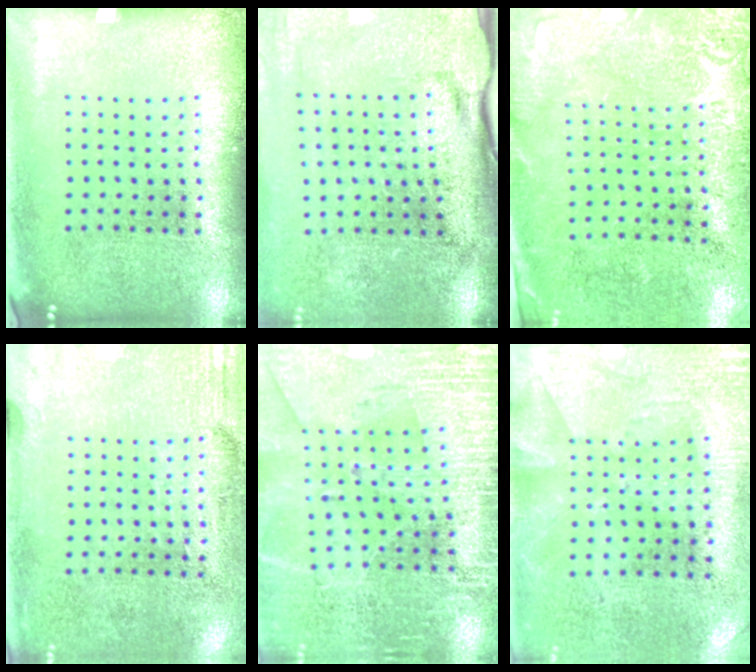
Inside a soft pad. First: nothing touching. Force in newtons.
{"total": 4.4, "press": 3.6, "slide": 2.5}
{"total": 2.7, "press": 2.7, "slide": 0.7}
{"total": 2.9, "press": 2.4, "slide": 1.6}
{"total": 3.1, "press": 3.0, "slide": 0.5}
{"total": 2.8, "press": 2.2, "slide": 1.6}